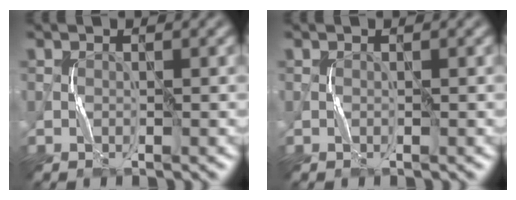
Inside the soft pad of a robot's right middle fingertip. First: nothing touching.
{"total": 0.0}